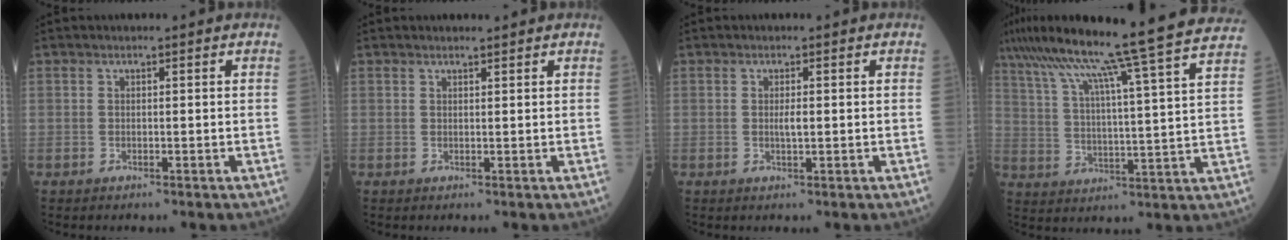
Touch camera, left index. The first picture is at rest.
{"total": 0.0}
{"total": 1.3, "force": [-0.8, 0.1, 1.0], "torque": [-0.021, -0.007, -0.010]}
{"total": 26.4, "force": [22.1, -1.8, 14.3], "torque": [-0.258, -0.024, 0.305]}